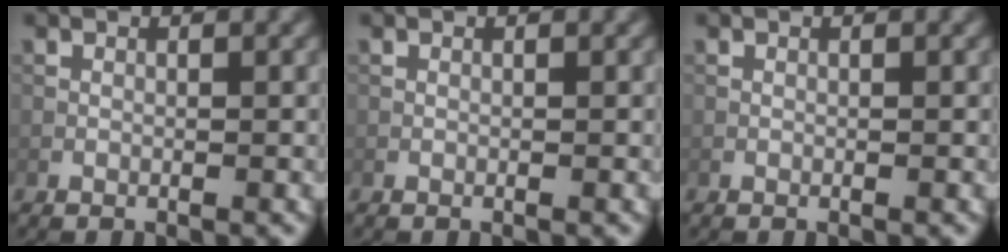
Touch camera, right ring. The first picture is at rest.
{"total": 0.0}
{"total": 0.0}